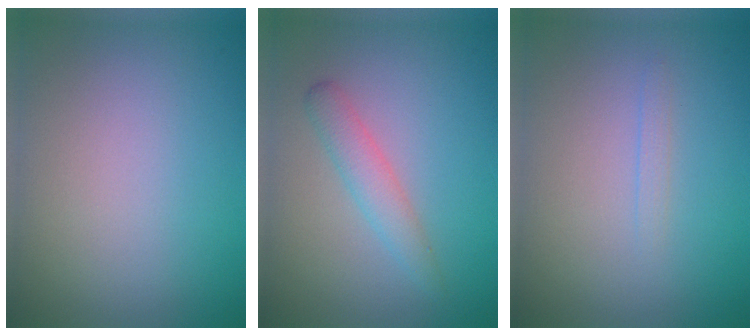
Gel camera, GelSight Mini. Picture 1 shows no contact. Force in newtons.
{"total": 2.0, "press": 2.0, "slide": 0.0}
{"total": 0.6, "press": 0.6, "slide": 0.1}